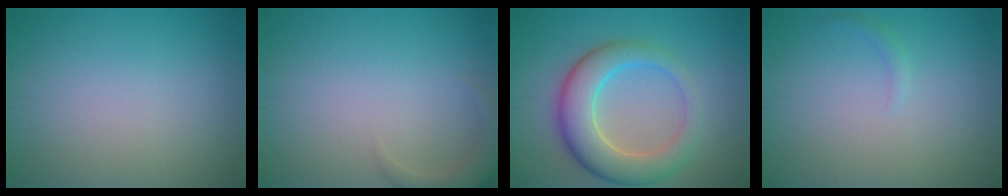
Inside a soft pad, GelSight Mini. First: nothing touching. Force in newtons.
{"total": 2.6, "press": 2.6, "slide": 0.3}
{"total": 7.0, "press": 6.9, "slide": 0.7}
{"total": 0.7, "press": 0.7, "slide": 0.1}